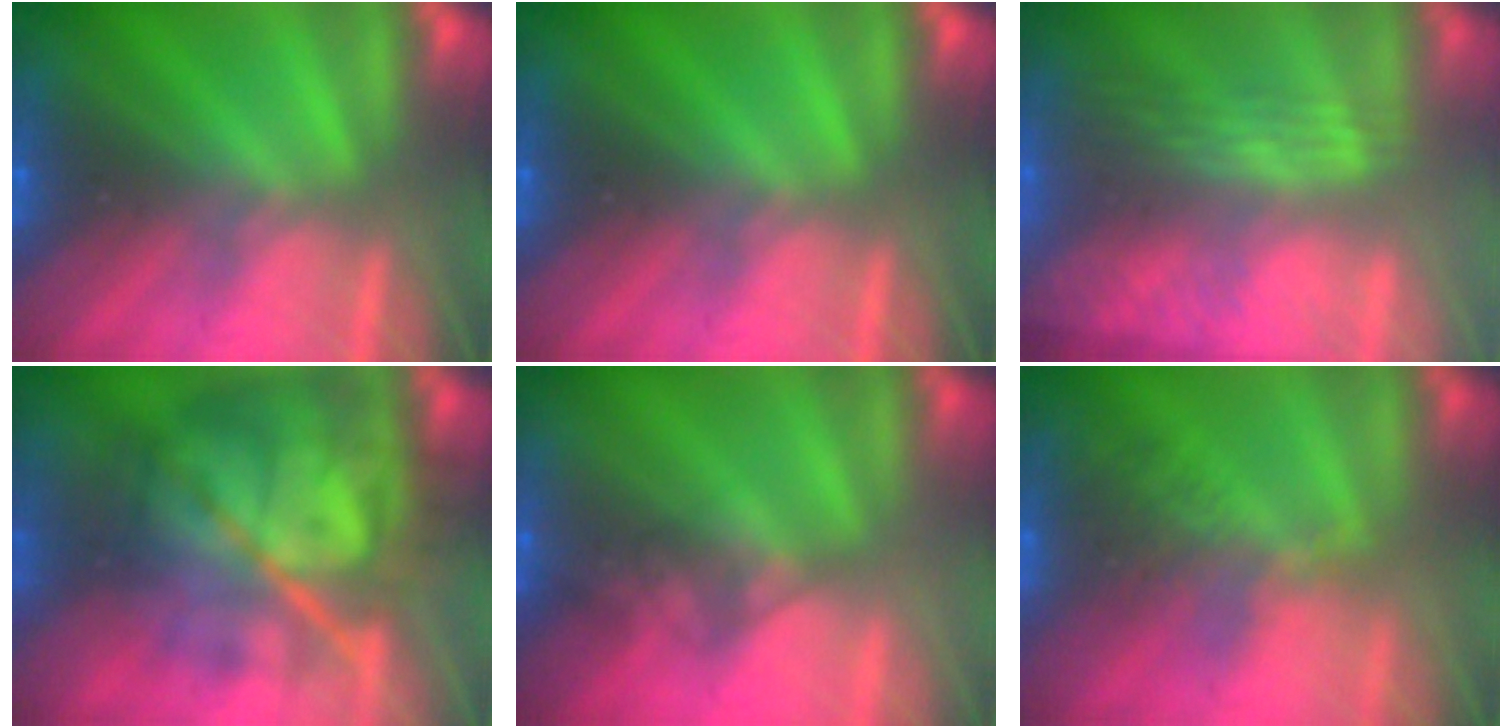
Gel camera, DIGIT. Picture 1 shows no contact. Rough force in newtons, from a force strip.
{"total": 0.0}
{"total": 2.7}
{"total": 10.2}
{"total": 1.6}
{"total": 2.4}